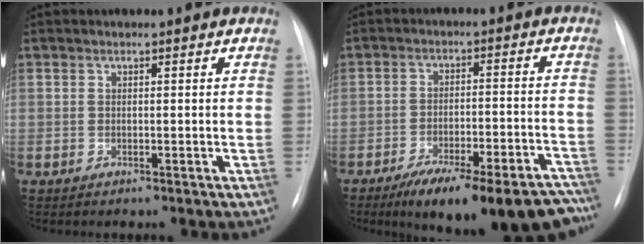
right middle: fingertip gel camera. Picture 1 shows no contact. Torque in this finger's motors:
{"motor_torque": [1.09, -1.04, 0.27, 0.11]}